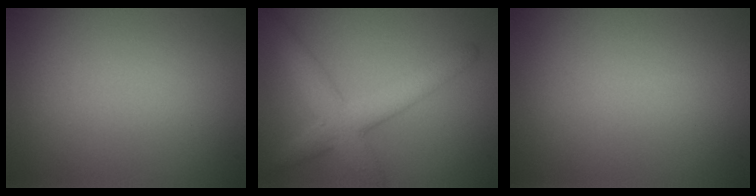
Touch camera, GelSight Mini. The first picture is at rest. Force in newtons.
{"total": 4.9, "press": 4.9, "slide": 0.3}
{"total": 0.0}